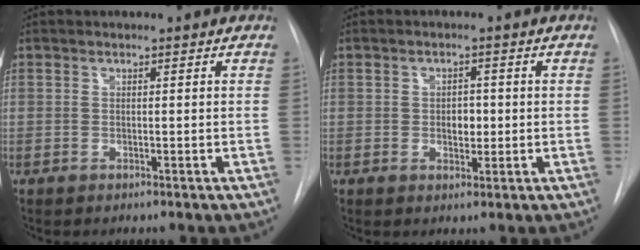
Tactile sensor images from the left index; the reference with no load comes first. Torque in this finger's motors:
{"motor_torque": [0.62, -0.05, 0.04, 0.01]}